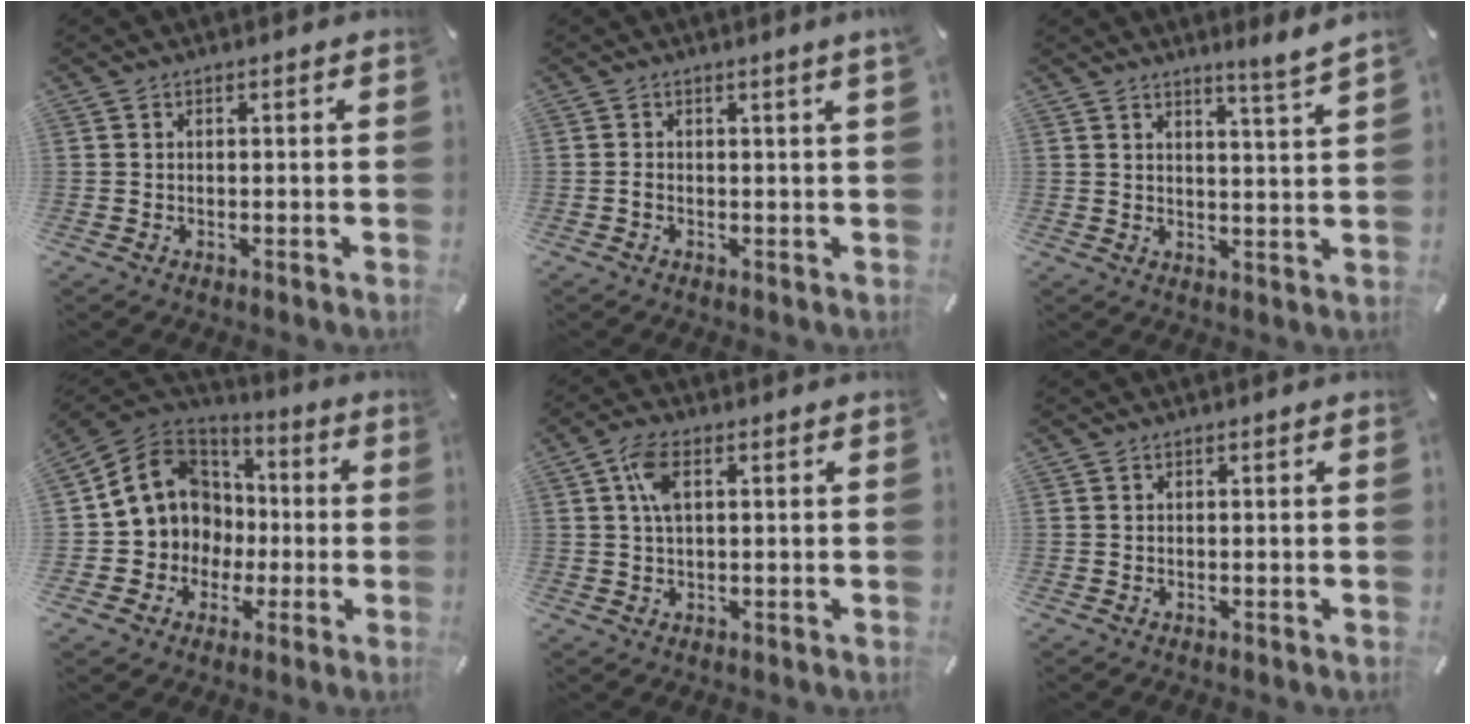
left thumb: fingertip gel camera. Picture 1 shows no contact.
{"total": 1.4, "force": [0.0, 0.1, 1.4], "torque": [-0.025, -0.004, 0.000]}
{"total": 4.8, "force": [4.2, -0.9, 2.1], "torque": [-0.044, -0.032, 0.072]}
{"total": 14.1, "force": [0.7, 13.4, 4.4], "torque": [-0.094, -0.003, 0.021]}
{"total": 5.7, "force": [1.5, 2.5, 4.8], "torque": [-0.110, 0.009, 0.023]}
{"total": 0.0}